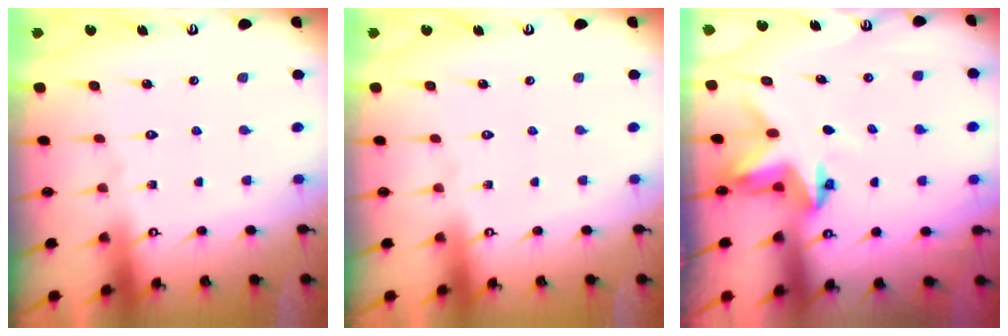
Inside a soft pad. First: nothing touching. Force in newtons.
{"total": 0.0}
{"total": 3.4, "press": 3.4, "slide": 0.2}